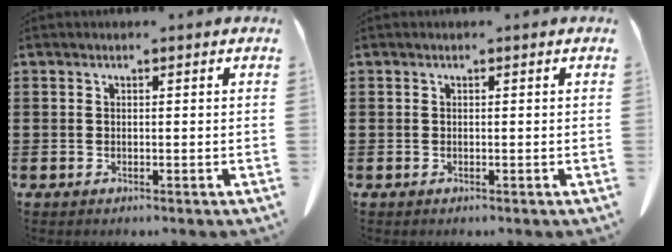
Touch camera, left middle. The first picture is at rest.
{"total": 0.0}